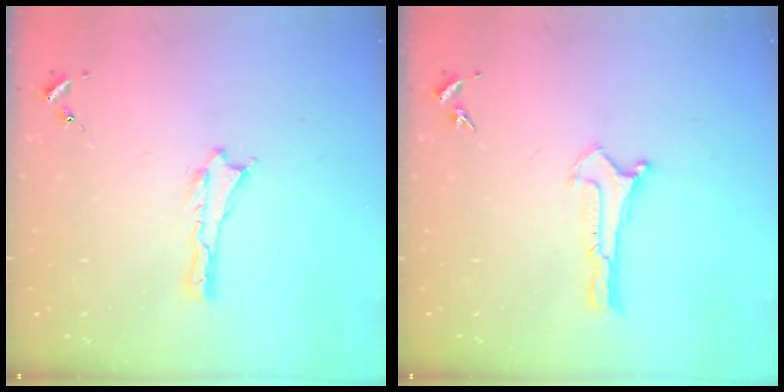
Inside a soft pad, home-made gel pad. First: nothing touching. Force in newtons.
{"total": 0.0}